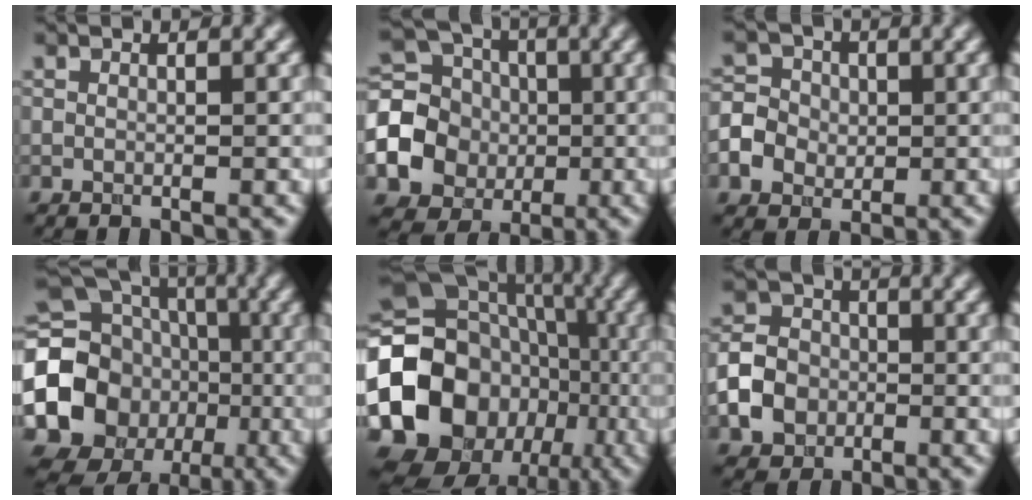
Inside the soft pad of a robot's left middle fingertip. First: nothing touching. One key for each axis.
{"total": 13.5, "fx": -2.3, "fy": 12.3, "fz": 5.0, "tx": -0.149, "ty": -0.004, "tz": -0.060}
{"total": 4.4, "fx": -0.7, "fy": 4.0, "fz": 1.7, "tx": -0.022, "ty": 0.008, "tz": -0.025}
{"total": 16.9, "fx": -2.4, "fy": 15.1, "fz": 7.2, "tx": -0.150, "ty": -0.010, "tz": -0.073}
{"total": 18.8, "fx": -4.8, "fy": 15.9, "fz": 8.9, "tx": -0.174, "ty": -0.004, "tz": -0.107}
{"total": 4.5, "fx": -1.4, "fy": 3.8, "fz": 2.0, "tx": -0.044, "ty": 0.006, "tz": -0.034}